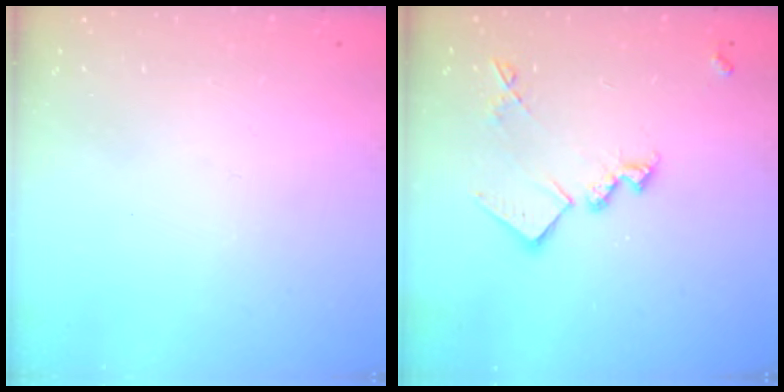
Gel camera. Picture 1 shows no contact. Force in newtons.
{"total": 13.9, "press": 13.9, "slide": 0.7}